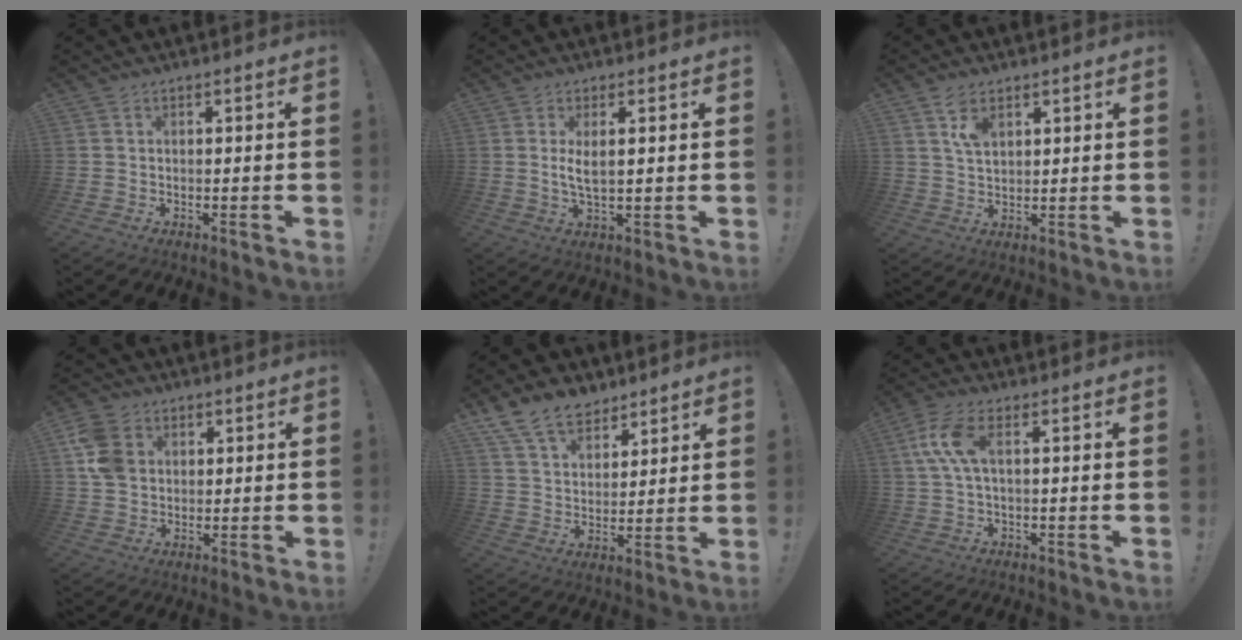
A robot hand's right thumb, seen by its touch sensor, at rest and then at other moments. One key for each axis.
{"total": 4.5, "fx": 1.0, "fy": 1.1, "fz": 4.3, "tx": -0.081, "ty": -0.012, "tz": 0.015}
{"total": 5.5, "fx": 3.1, "fy": 2.7, "fz": 3.7, "tx": -0.067, "ty": -0.009, "tz": 0.055}
{"total": 10.4, "fx": 2.6, "fy": 8.3, "fz": 5.6, "tx": -0.109, "ty": 0.005, "tz": 0.054}
{"total": 11.7, "fx": 8.5, "fy": 7.0, "fz": 4.1, "tx": -0.080, "ty": -0.051, "tz": 0.168}
{"total": 8.6, "fx": 1.5, "fy": 3.2, "fz": 7.9, "tx": -0.160, "ty": 0.003, "tz": 0.032}